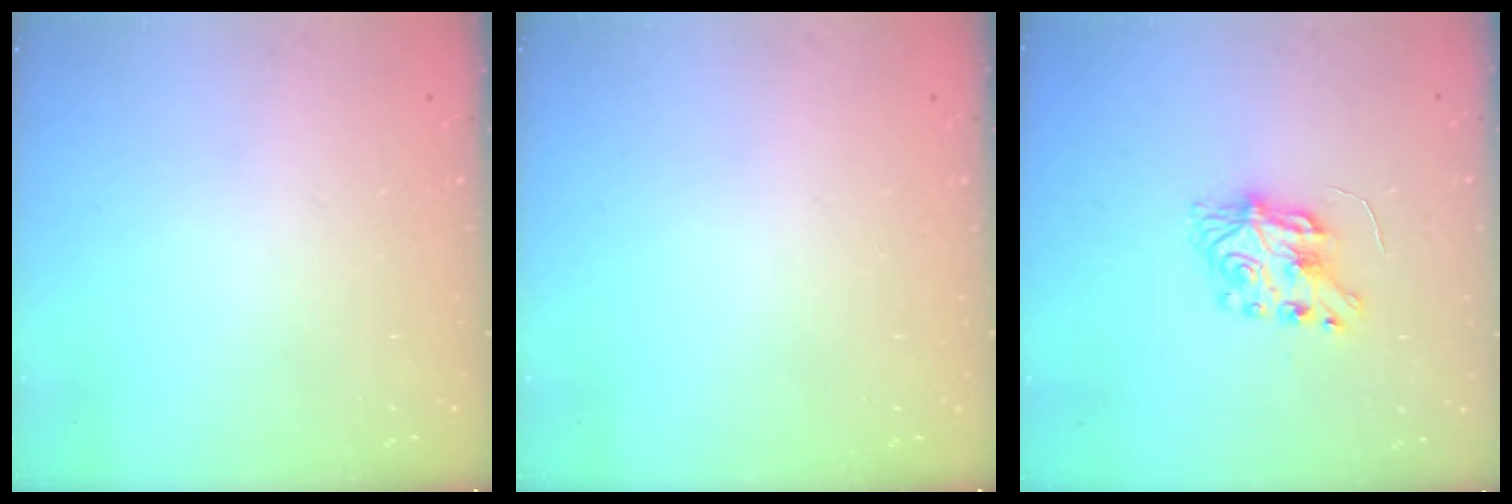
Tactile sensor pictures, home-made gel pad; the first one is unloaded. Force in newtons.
{"total": 0.0}
{"total": 7.5, "press": 7.5, "slide": 0.3}